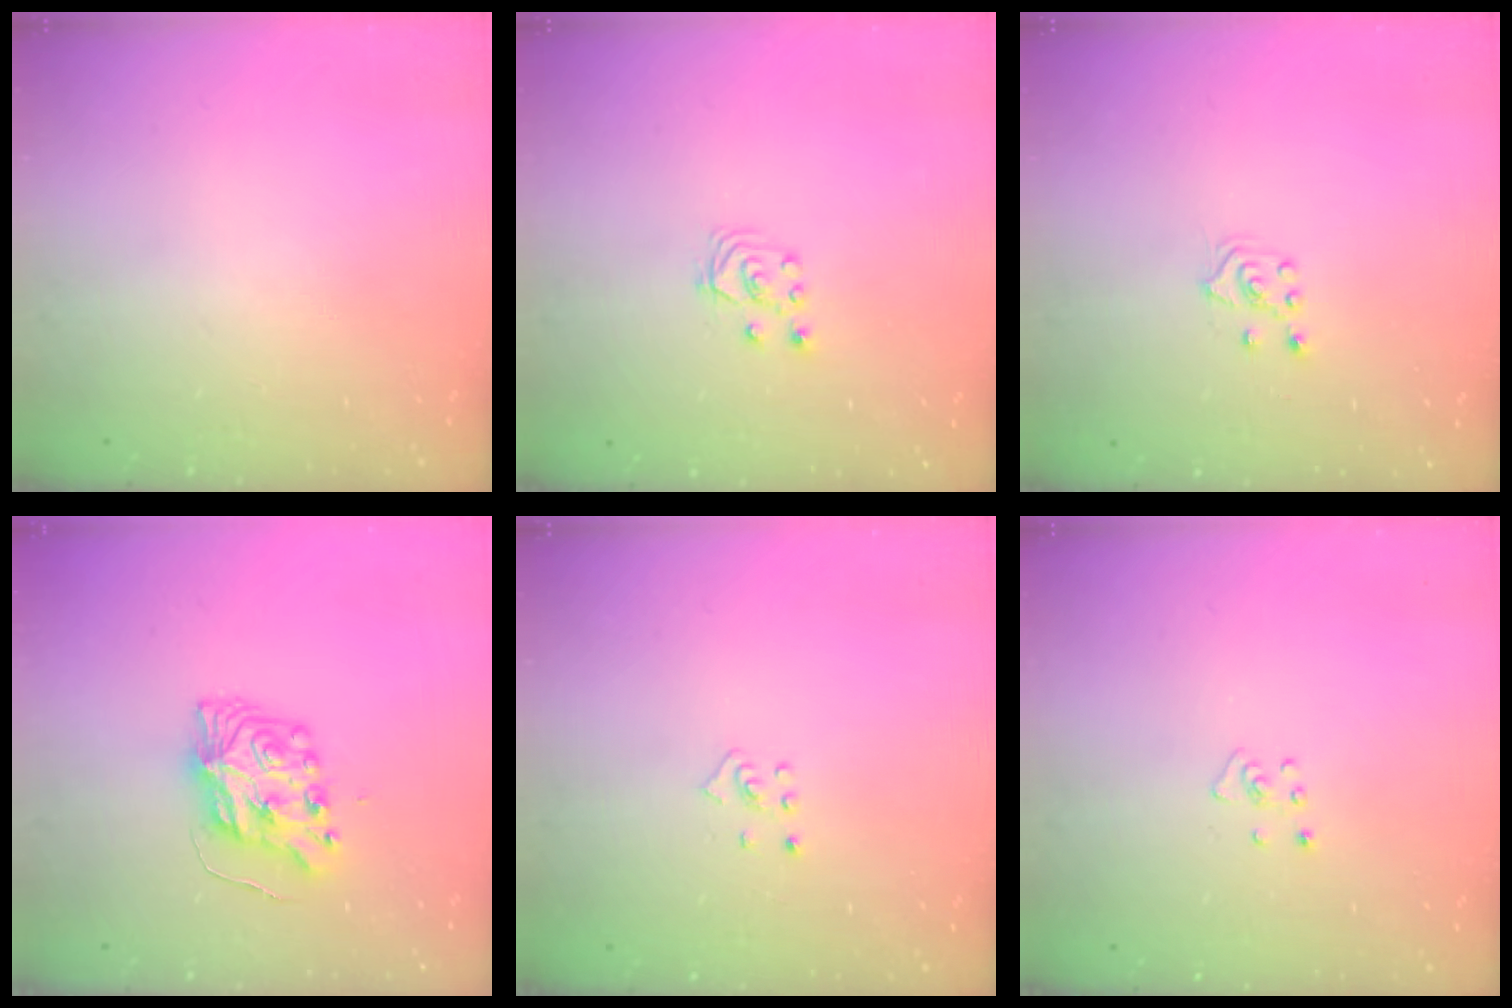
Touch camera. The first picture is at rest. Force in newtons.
{"total": 2.8, "press": 2.7, "slide": 0.7}
{"total": 3.0, "press": 2.9, "slide": 0.7}
{"total": 8.2, "press": 8.2, "slide": 0.6}
{"total": 2.5, "press": 2.4, "slide": 0.8}
{"total": 3.6, "press": 3.6, "slide": 0.2}